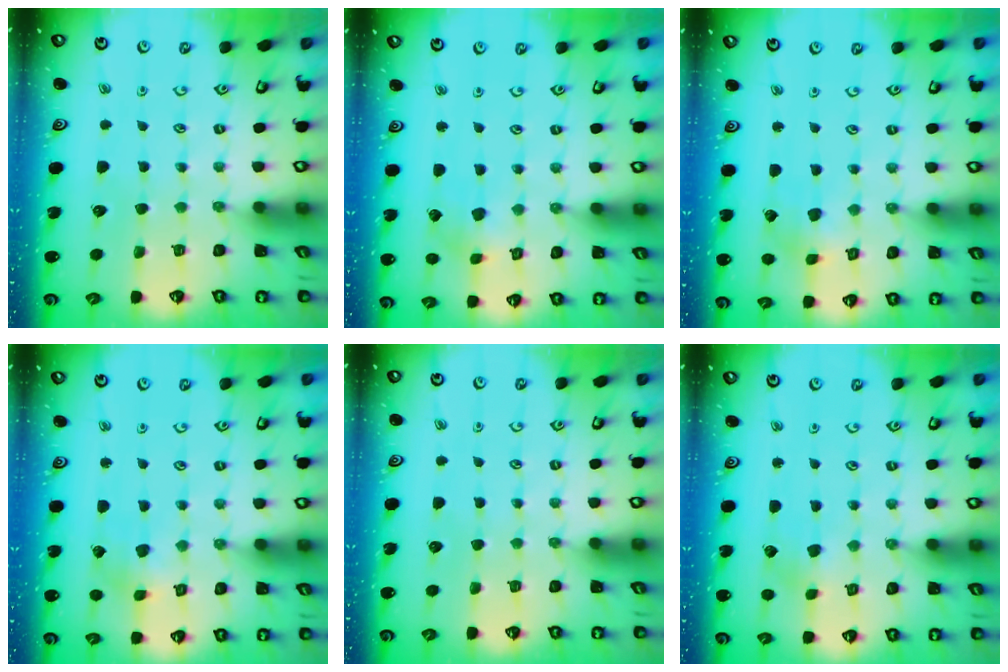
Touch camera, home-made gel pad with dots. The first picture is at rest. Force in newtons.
{"total": 3.6, "press": 3.6, "slide": 0.3}
{"total": 2.6, "press": 2.6, "slide": 0.2}
{"total": 2.6, "press": 2.6, "slide": 0.2}
{"total": 0.0}
{"total": 2.3, "press": 2.3, "slide": 0.4}